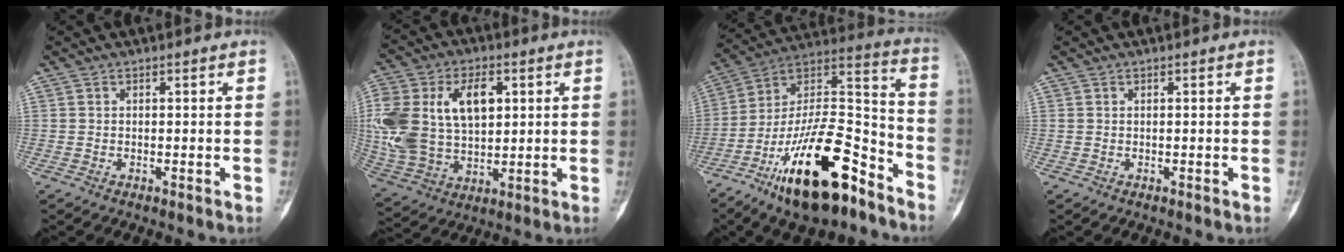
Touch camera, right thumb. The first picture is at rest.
{"total": 22.1, "force": [4.8, 14.2, 16.3], "torque": [-0.346, 0.008, 0.097]}
{"total": 25.1, "force": [-14.6, 9.5, 18.0], "torque": [-0.299, 0.092, -0.246]}
{"total": 0.0}